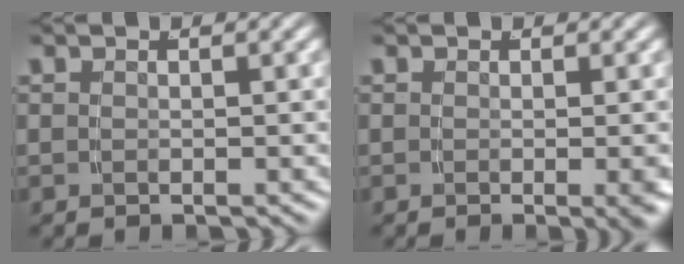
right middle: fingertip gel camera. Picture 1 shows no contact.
{"total": 1.4, "force": [-0.3, -0.2, 1.4], "torque": [-0.015, -0.001, -0.005]}